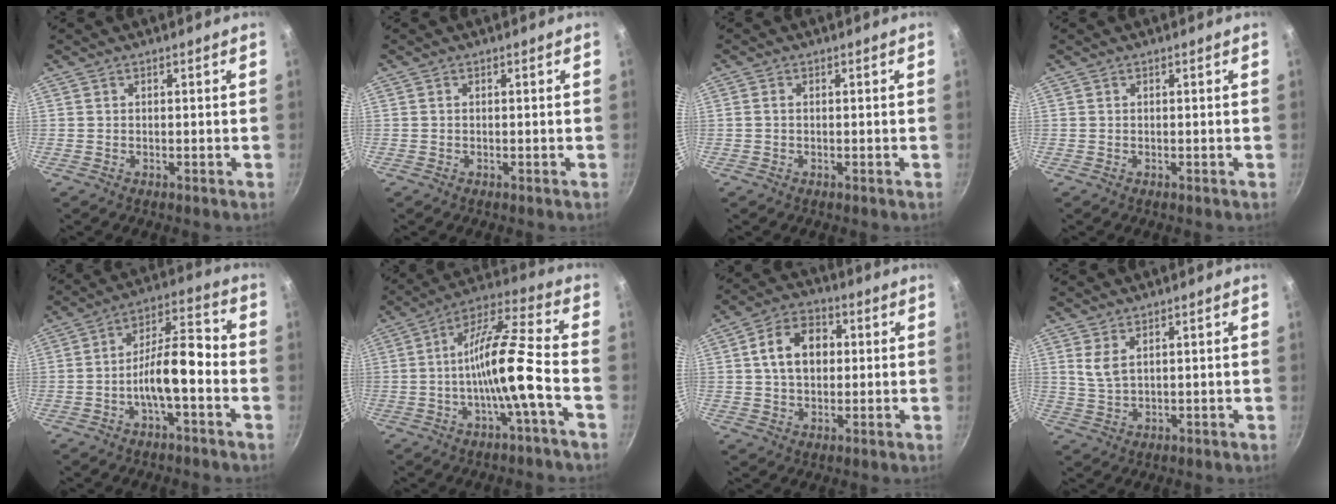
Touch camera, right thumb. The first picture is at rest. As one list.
[{"total": 0.0}, {"total": 0.8, "force": [0.0, 0.5, 0.6], "torque": [-0.013, 0.003, -0.002]}, {"total": 0.0}, {"total": 10.4, "force": [-3.4, 3.7, 9.2], "torque": [-0.147, 0.049, -0.061]}, {"total": 13.8, "force": [-3.8, 1.6, 13.2], "torque": [-0.229, 0.040, -0.076]}, {"total": 10.4, "force": [1.6, 7.4, 7.1], "torque": [-0.094, 0.016, 0.016]}, {"total": 3.6, "force": [1.7, 1.6, 2.7], "torque": [-0.052, -0.014, 0.038]}]